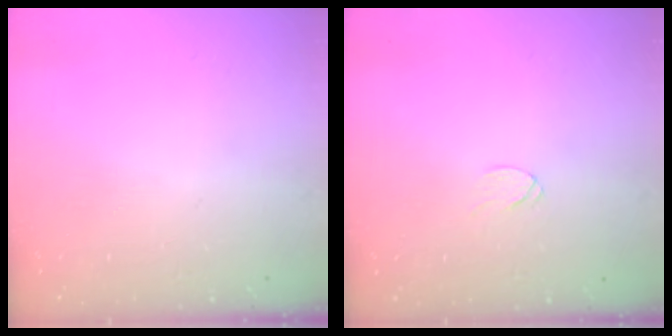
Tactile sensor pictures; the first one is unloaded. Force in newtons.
{"total": 4.0, "press": 4.0, "slide": 0.4}